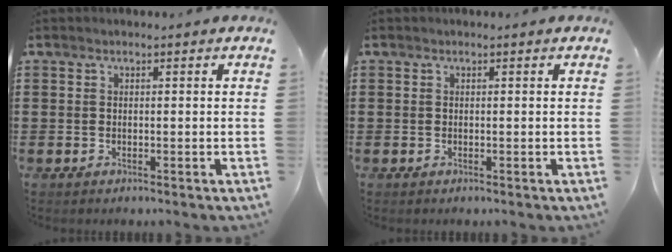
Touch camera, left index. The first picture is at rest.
{"total": 0.0}